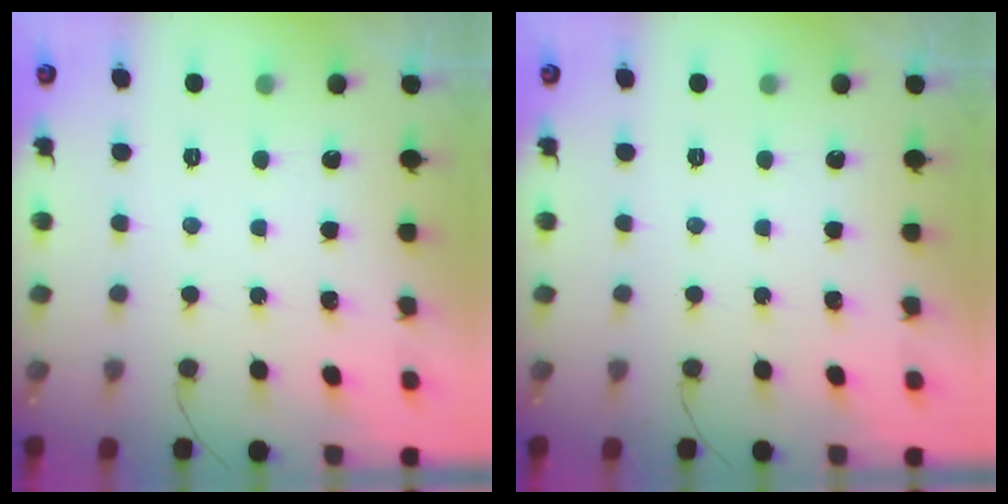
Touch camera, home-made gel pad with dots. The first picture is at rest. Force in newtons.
{"total": 0.0}